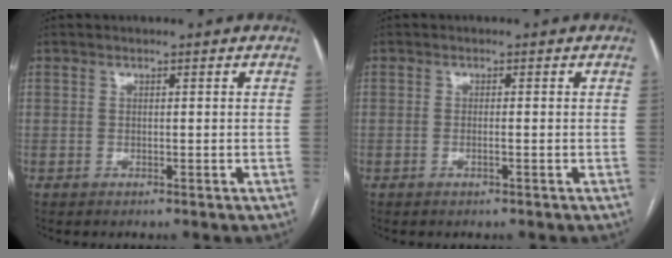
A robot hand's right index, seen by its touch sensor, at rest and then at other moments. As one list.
[{"total": 0.8, "force": [-0.3, 0.0, 0.7], "torque": [-0.015, 0.000, -0.004]}]